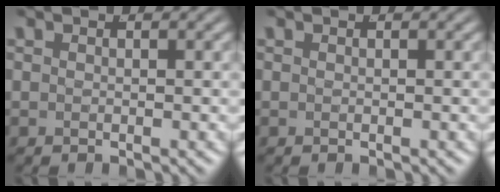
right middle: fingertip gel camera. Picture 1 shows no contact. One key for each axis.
{"total": 0.0}